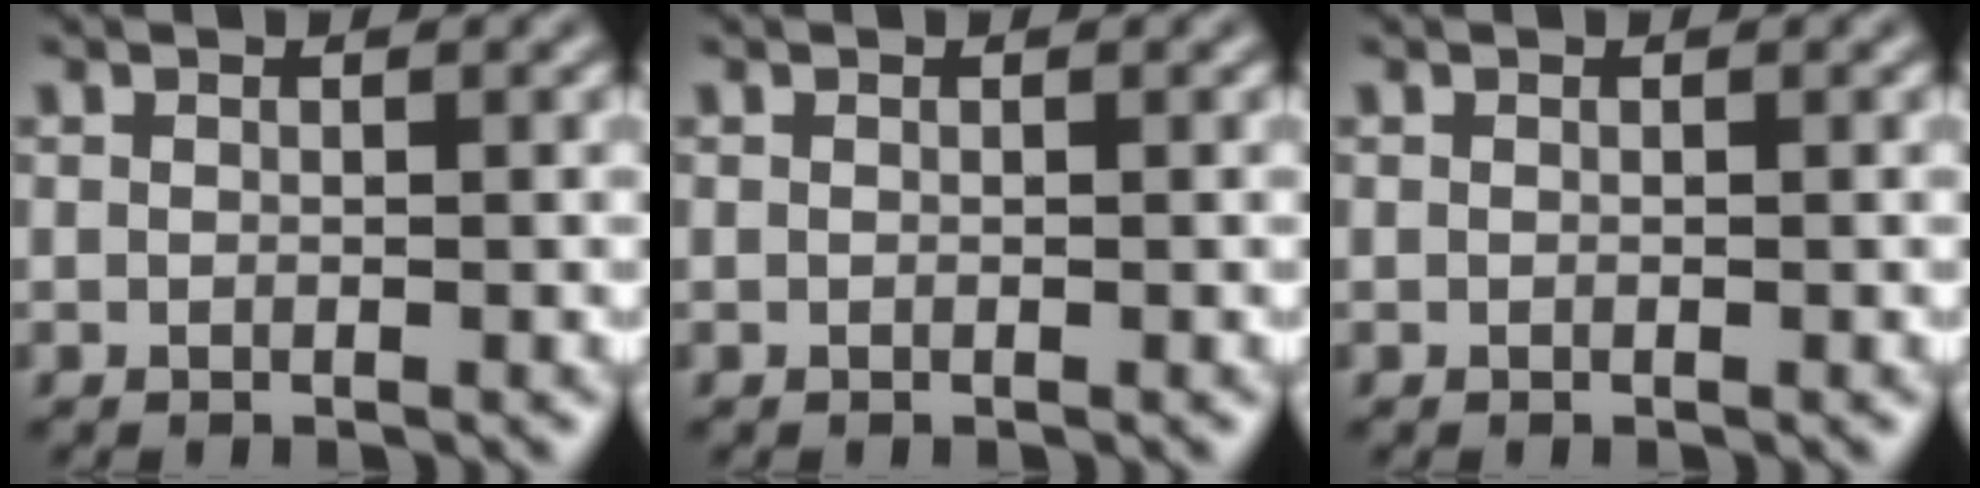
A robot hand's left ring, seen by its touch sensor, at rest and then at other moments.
{"total": 0.0}
{"total": 0.0}